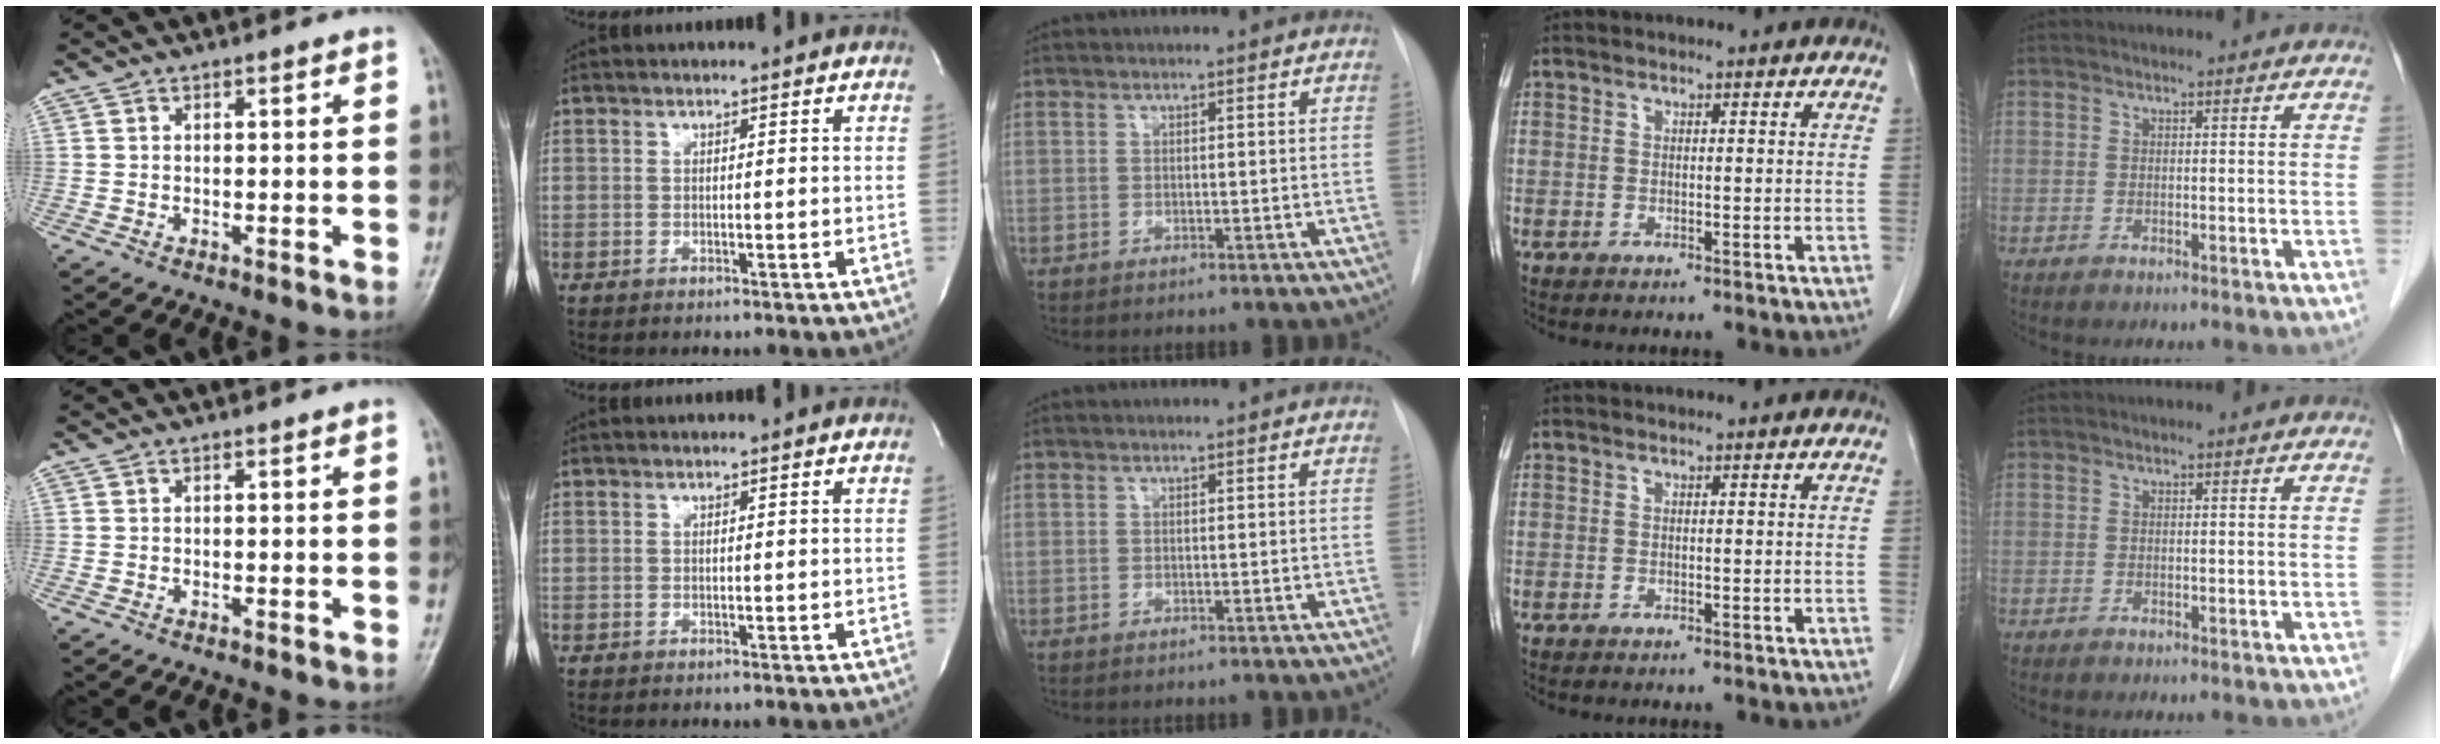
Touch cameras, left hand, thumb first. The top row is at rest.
{}